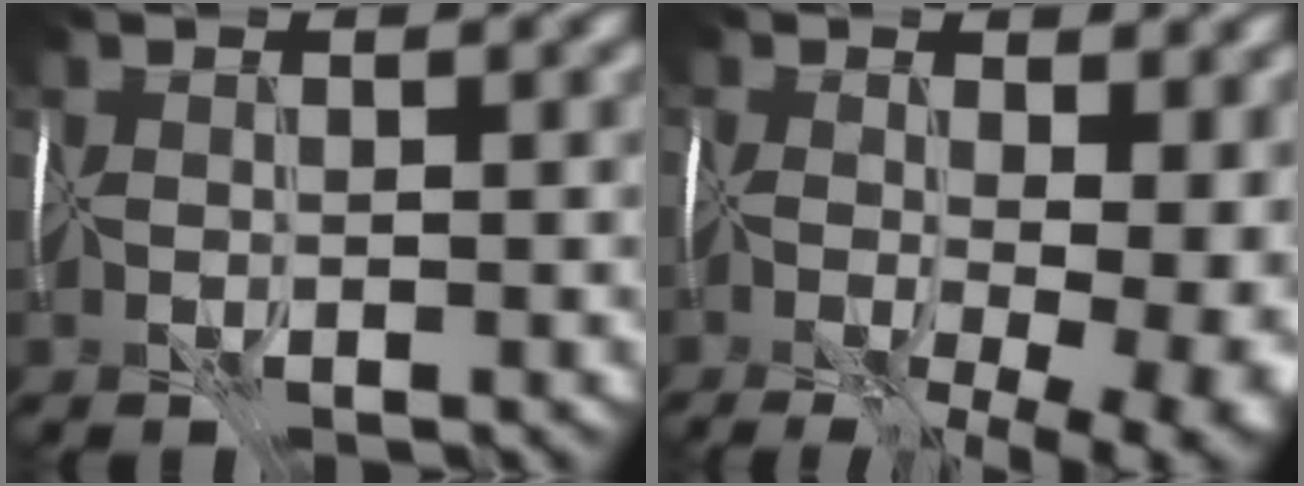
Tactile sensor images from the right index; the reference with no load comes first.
{"total": 15.6, "force": [-3.7, 8.5, 12.6], "torque": [-0.138, 0.005, -0.012]}